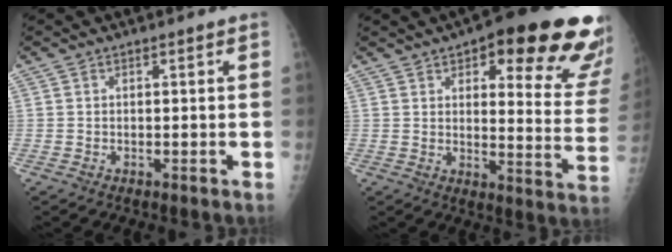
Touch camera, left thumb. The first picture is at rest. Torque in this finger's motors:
{"motor_torque": [0.51, 0.85, 1.50, -1.26, 0.10]}